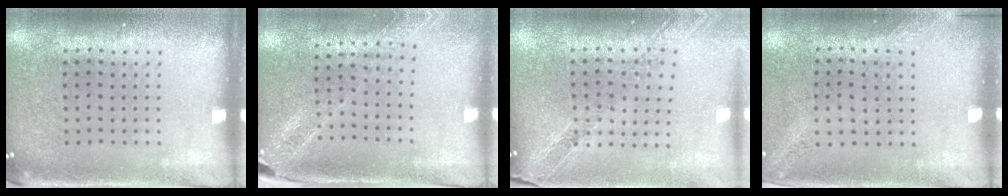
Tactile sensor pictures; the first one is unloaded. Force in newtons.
{"total": 1.5, "press": 1.4, "slide": 0.4}
{"total": 1.2, "press": 1.2, "slide": 0.2}
{"total": 1.4, "press": 1.0, "slide": 1.0}